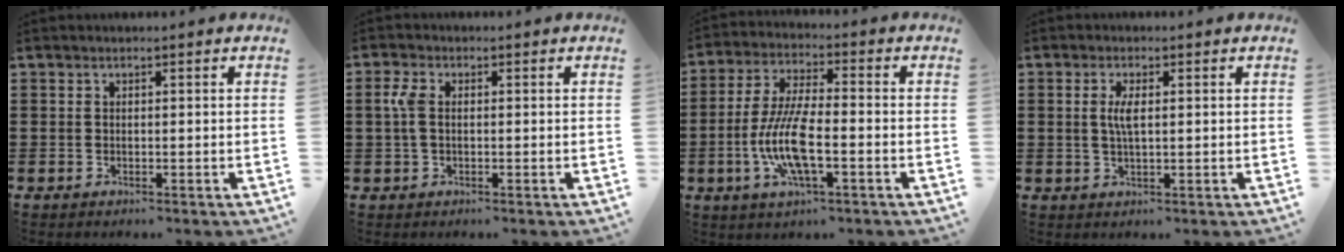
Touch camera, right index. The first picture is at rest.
{"total": 3.4, "force": [0.3, 1.9, 2.8], "torque": [-0.074, 0.003, -0.001]}
{"total": 9.9, "force": [-2.8, 3.0, 9.0], "torque": [-0.201, -0.015, -0.057]}
{"total": 3.0, "force": [0.5, 0.8, 2.9], "torque": [-0.057, 0.003, 0.006]}